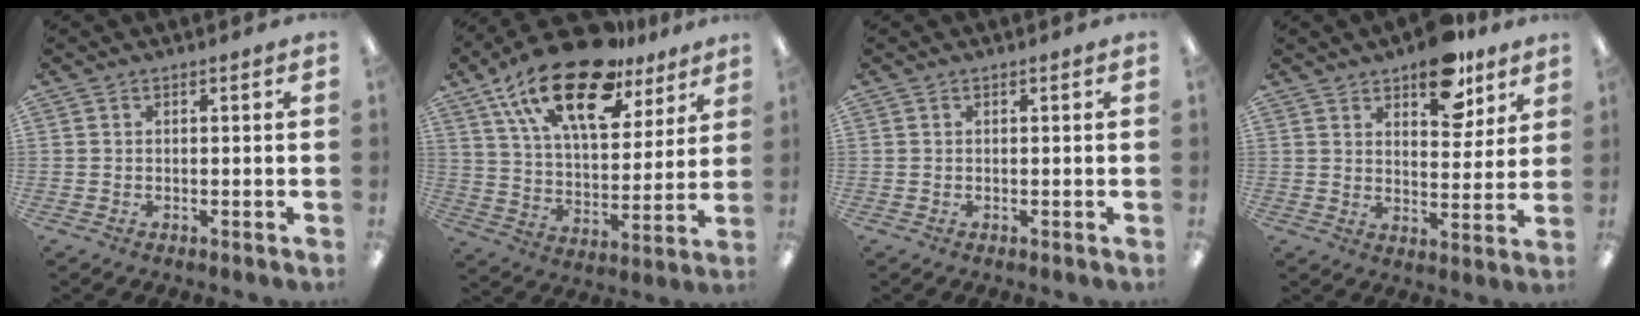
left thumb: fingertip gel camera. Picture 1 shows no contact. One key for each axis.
{"total": 23.5, "fx": 15.1, "fy": 10.5, "fz": 14.7, "tx": -0.256, "ty": -0.082, "tz": 0.260}
{"total": 0.0}
{"total": 12.4, "fx": 8.8, "fy": 6.0, "fz": 6.2, "tx": -0.067, "ty": -0.048, "tz": 0.153}